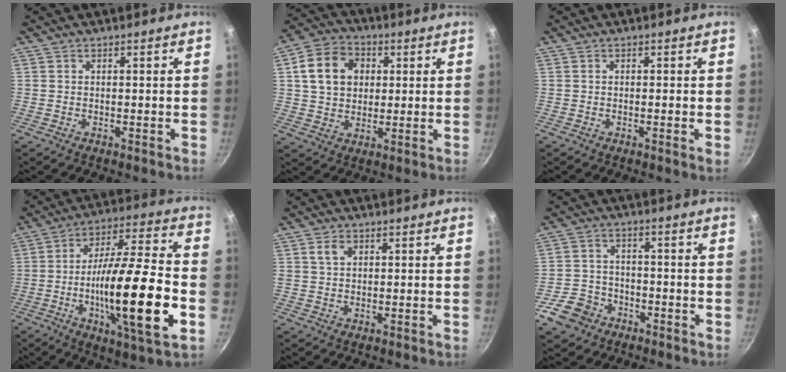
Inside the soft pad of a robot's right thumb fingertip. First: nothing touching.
{"total": 11.5, "force": [2.7, 9.1, 6.6], "torque": [-0.098, 0.009, 0.037]}
{"total": 1.2, "force": [-0.4, 0.0, 1.1], "torque": [-0.018, -0.002, -0.009]}
{"total": 23.2, "force": [-5.7, 4.9, 21.9], "torque": [-0.360, 0.027, -0.096]}
{"total": 2.6, "force": [0.9, 1.8, 1.6], "torque": [-0.022, 0.003, 0.017]}
{"total": 7.3, "force": [-4.0, 5.6, 2.4], "torque": [-0.037, 0.036, -0.072]}